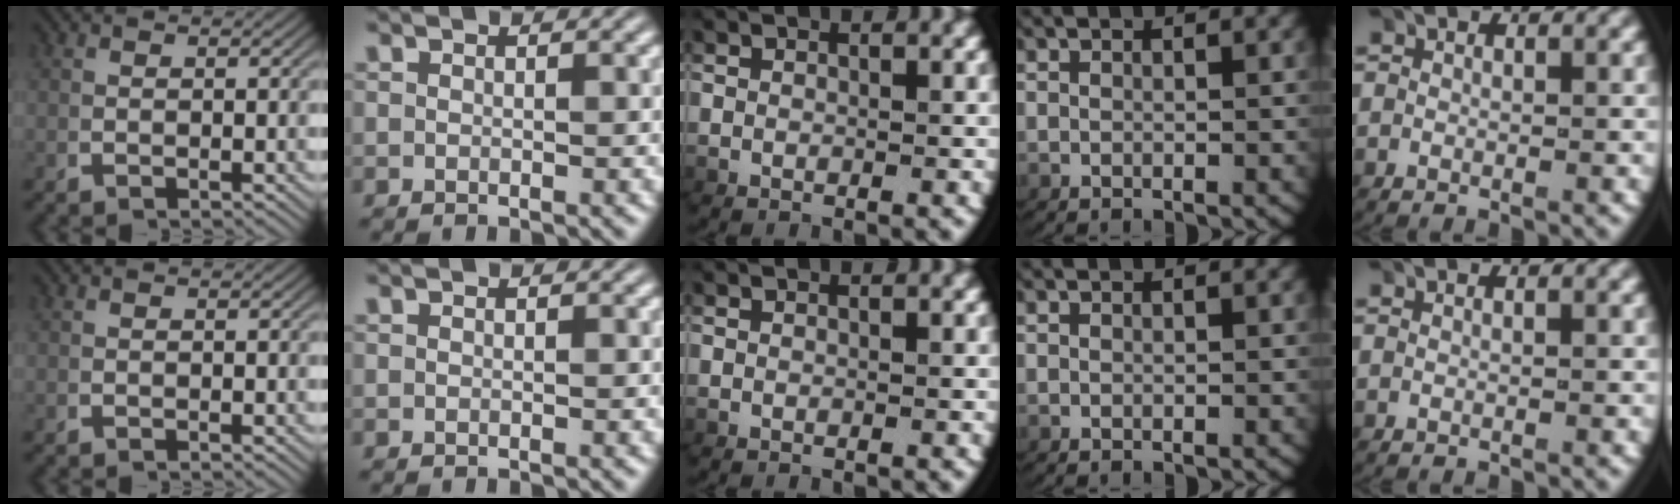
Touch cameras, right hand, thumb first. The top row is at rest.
{"little": {"total": 0.6, "force": [-0.1, -0.5, -0.3], "torque": [0.006, 0.001, -0.001]}}